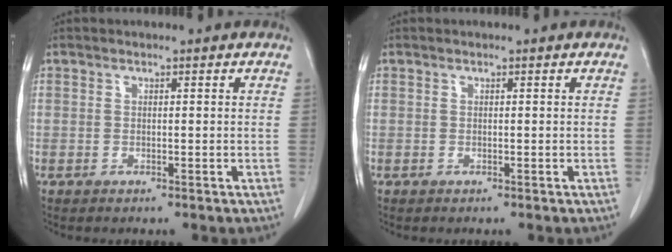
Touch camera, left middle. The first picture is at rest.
{"total": 0.0}